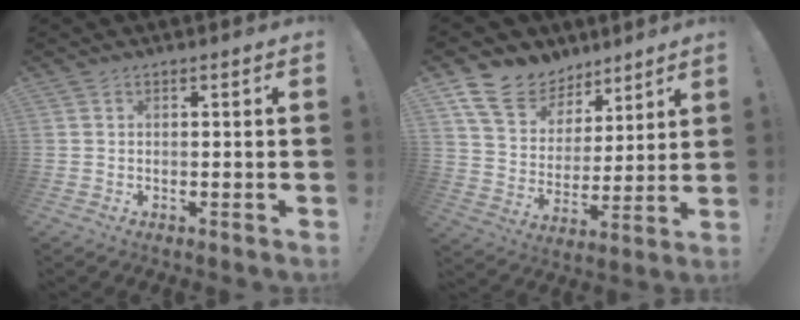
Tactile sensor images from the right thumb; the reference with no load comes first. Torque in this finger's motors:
{"motor_torque": [0.09, 0.37, -0.12, 0.50, 0.07]}